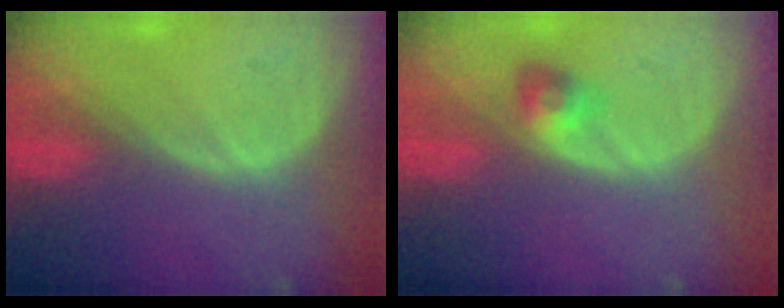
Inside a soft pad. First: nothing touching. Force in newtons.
{"total": 3.0, "press": 2.6, "slide": 1.3}